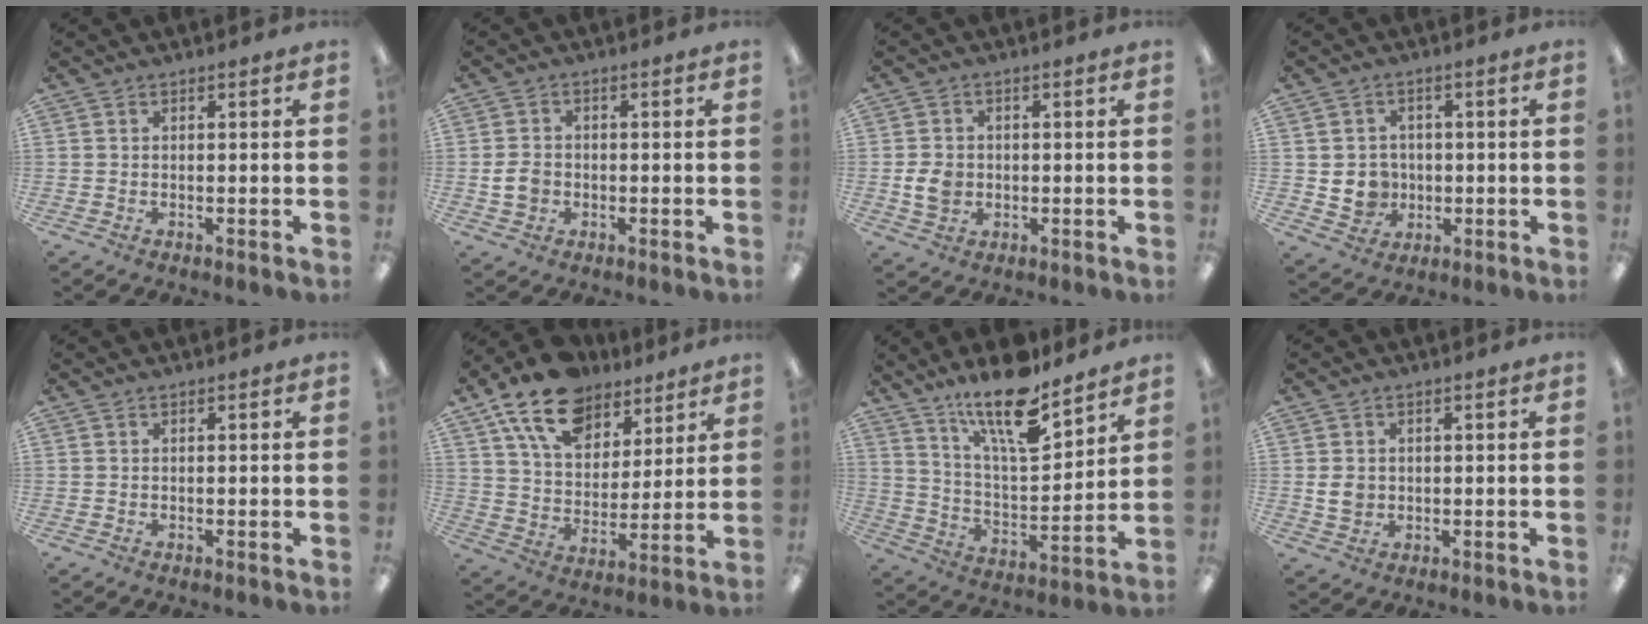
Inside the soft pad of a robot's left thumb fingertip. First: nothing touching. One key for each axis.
{"total": 4.6, "fx": -0.9, "fy": 3.6, "fz": 2.6, "tx": -0.051, "ty": 0.007, "tz": -0.015}
{"total": 5.4, "fx": -0.6, "fy": 4.5, "fz": 2.9, "tx": -0.056, "ty": 0.003, "tz": -0.013}
{"total": 6.4, "fx": -0.3, "fy": 6.1, "fz": 1.9, "tx": -0.036, "ty": 0.009, "tz": 0.000}
{"total": 0.0}
{"total": 17.2, "fx": 11.8, "fy": 9.7, "fz": 7.9, "tx": -0.148, "ty": -0.057, "tz": 0.217}
{"total": 19.3, "fx": 14.3, "fy": 5.7, "fz": 11.6, "tx": -0.200, "ty": -0.087, "tz": 0.241}
{"total": 4.2, "fx": 0.1, "fy": 3.5, "fz": 2.2, "tx": -0.049, "ty": 0.005, "tz": 0.002}